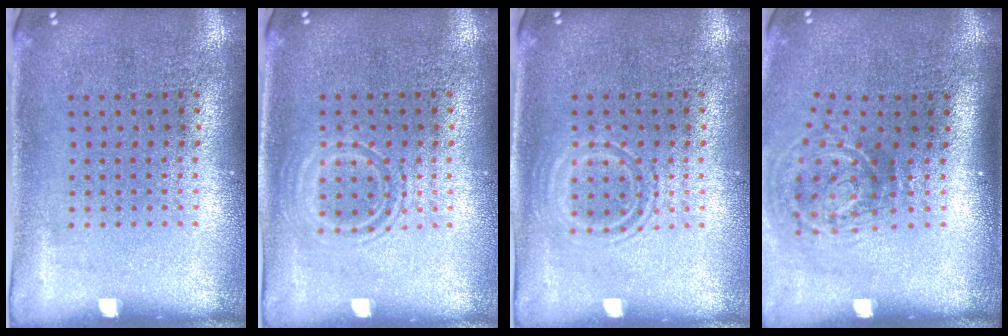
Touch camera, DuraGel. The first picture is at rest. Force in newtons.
{"total": 1.0, "press": 1.0, "slide": 0.2}
{"total": 1.0, "press": 1.0, "slide": 0.2}
{"total": 2.0, "press": 1.2, "slide": 1.6}